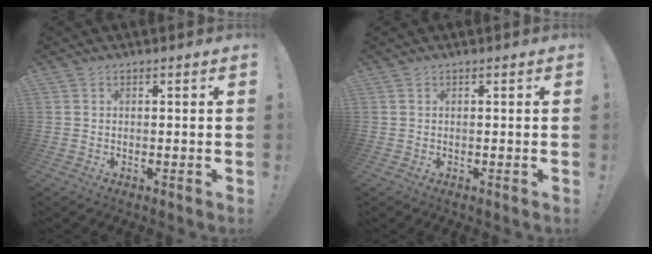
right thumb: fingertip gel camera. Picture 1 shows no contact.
{"total": 0.0}